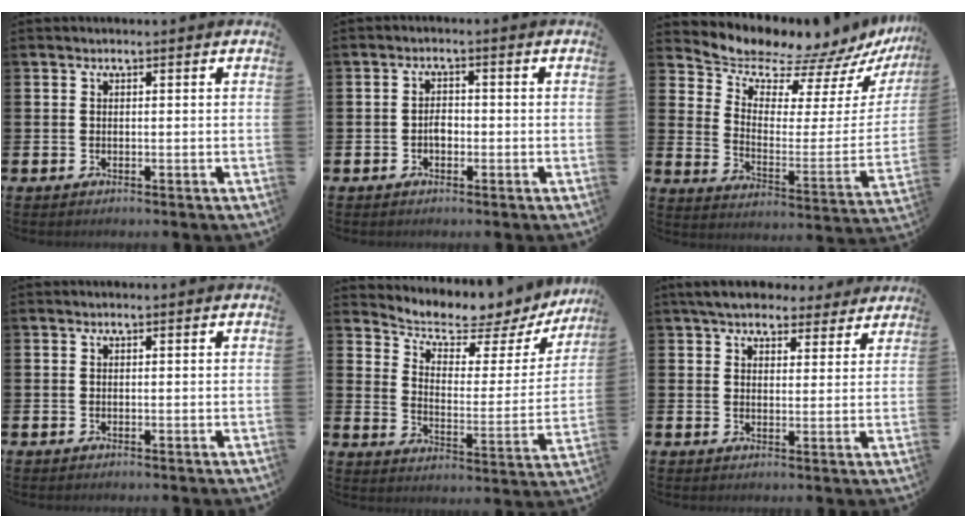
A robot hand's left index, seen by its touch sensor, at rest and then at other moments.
{"total": 1.9, "force": [-0.6, 1.3, 1.3], "torque": [-0.017, 0.002, -0.013]}
{"total": 9.6, "force": [9.1, 2.6, 1.7], "torque": [-0.061, -0.088, 0.149]}
{"total": 0.0}
{"total": 5.0, "force": [4.7, 1.2, 1.2], "torque": [-0.046, -0.045, 0.068]}
{"total": 5.9, "force": [5.3, 2.1, 1.1], "torque": [-0.030, -0.024, 0.096]}